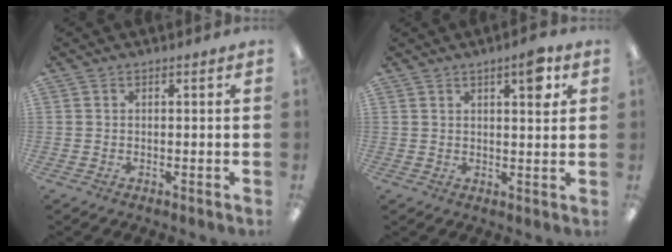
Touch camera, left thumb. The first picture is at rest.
{"total": 6.0, "force": [3.2, 1.7, 4.8], "torque": [-0.061, -0.011, 0.046]}